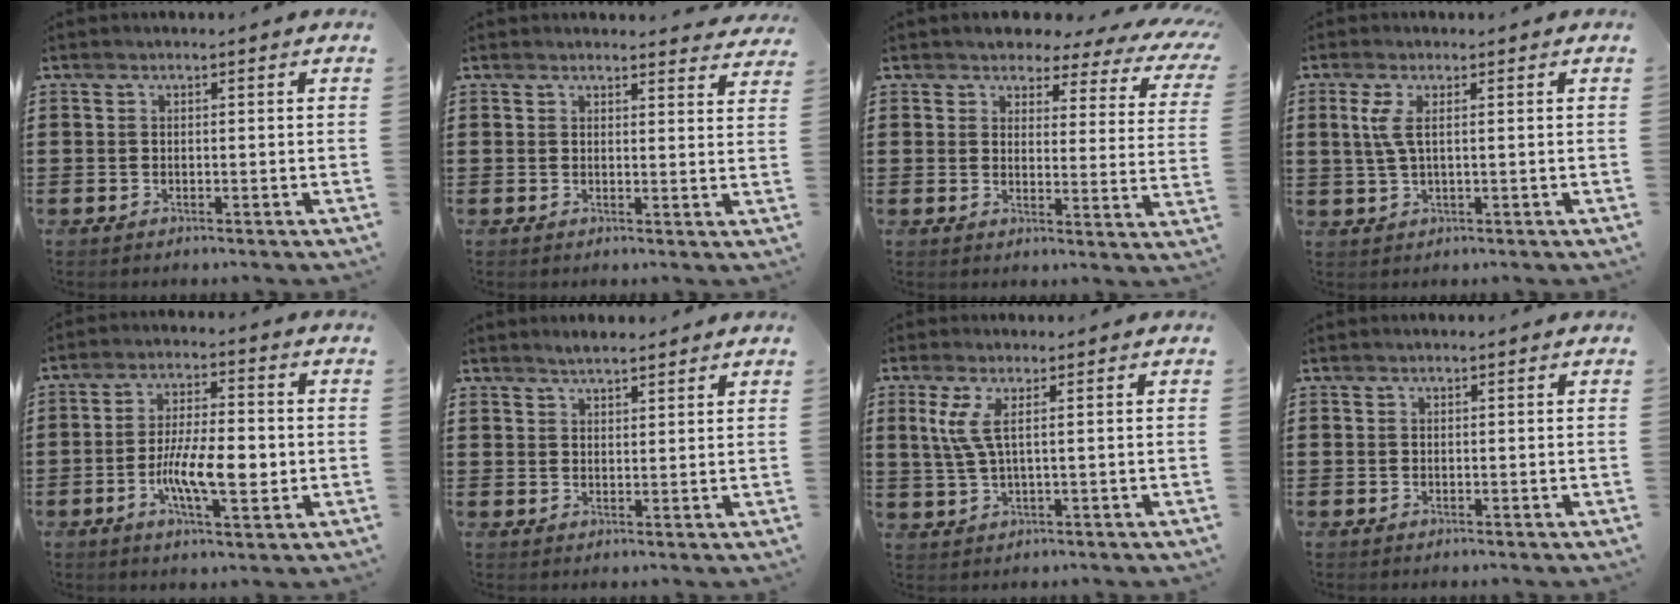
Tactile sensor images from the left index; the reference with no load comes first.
{"total": 2.3, "force": [2.3, 0.2, 0.0], "torque": [0.001, -0.010, 0.042]}
{"total": 3.5, "force": [3.1, 1.6, 0.8], "torque": [-0.038, -0.014, 0.047]}
{"total": 3.1, "force": [0.7, 0.6, 2.9], "torque": [-0.076, -0.005, 0.007]}
{"total": 9.5, "force": [-2.0, 3.3, 8.7], "torque": [-0.171, -0.005, -0.036]}
{"total": 2.4, "force": [2.4, 0.2, 0.1], "torque": [-0.008, -0.001, 0.046]}
{"total": 3.8, "force": [1.2, 0.3, 3.6], "torque": [-0.098, -0.013, 0.013]}
{"total": 0.0}